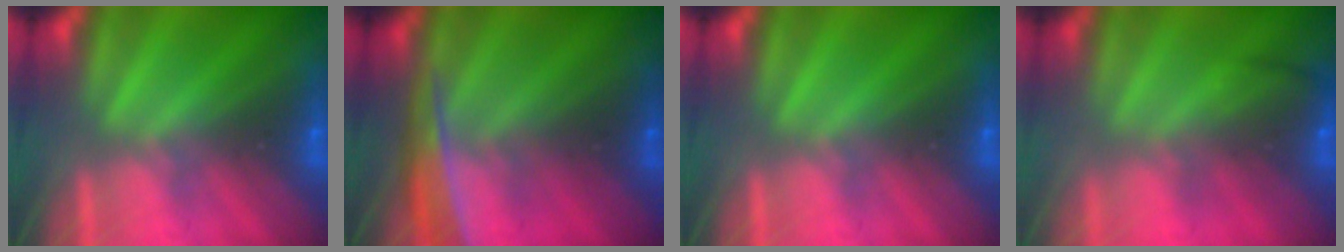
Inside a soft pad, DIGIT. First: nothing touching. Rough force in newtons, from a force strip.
{"total": 3.1}
{"total": 0.0}
{"total": 2.4}